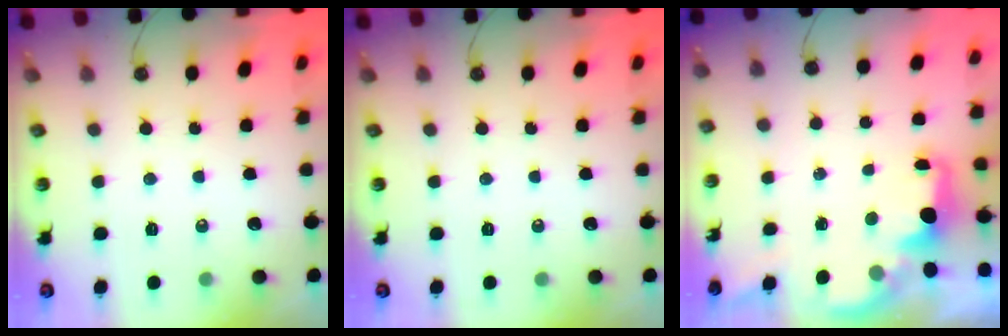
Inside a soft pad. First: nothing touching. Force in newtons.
{"total": 0.0}
{"total": 1.9, "press": 1.8, "slide": 0.7}